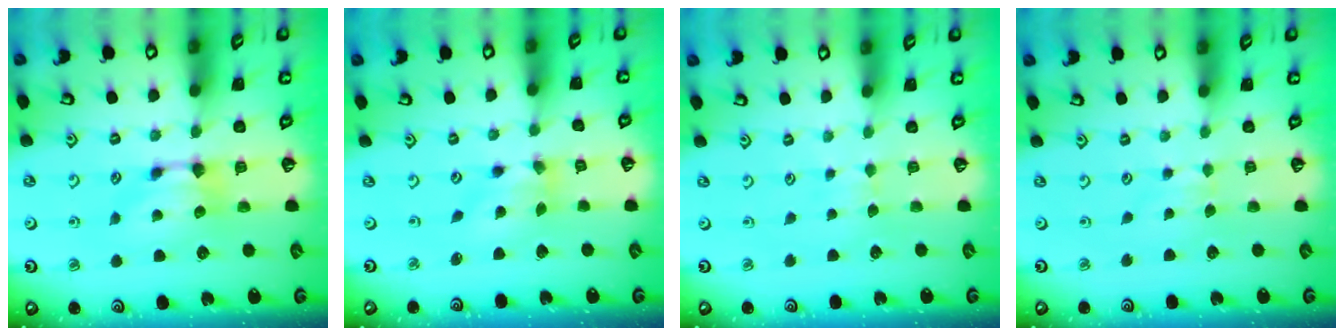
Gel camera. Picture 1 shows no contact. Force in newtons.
{"total": 2.9, "press": 2.4, "slide": 1.6}
{"total": 2.8, "press": 2.8, "slide": 0.2}
{"total": 2.8, "press": 2.8, "slide": 0.4}